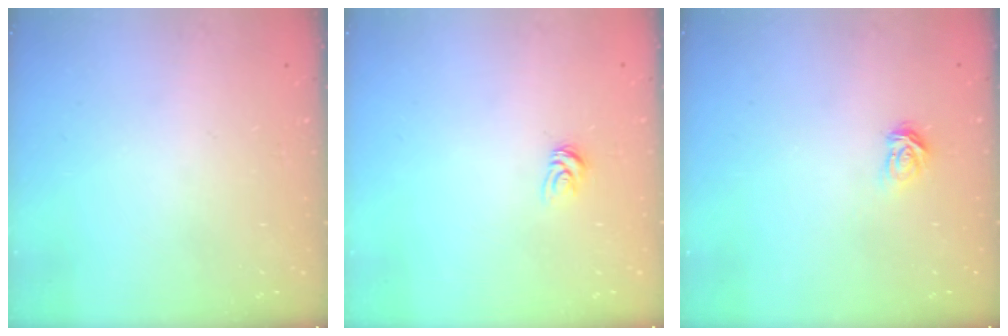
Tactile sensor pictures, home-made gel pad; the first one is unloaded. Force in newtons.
{"total": 3.9, "press": 3.9, "slide": 0.2}
{"total": 3.8, "press": 3.8, "slide": 0.5}